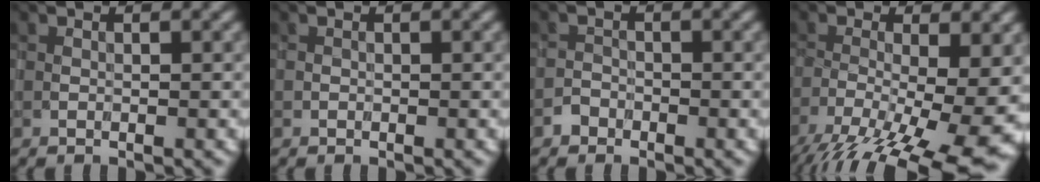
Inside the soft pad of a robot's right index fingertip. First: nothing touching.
{"total": 0.0}
{"total": 1.1, "force": [-0.9, 0.7, -0.3], "torque": [0.010, 0.006, -0.015]}
{"total": 13.3, "force": [-6.0, 4.3, 11.1], "torque": [-0.183, -0.015, -0.084]}